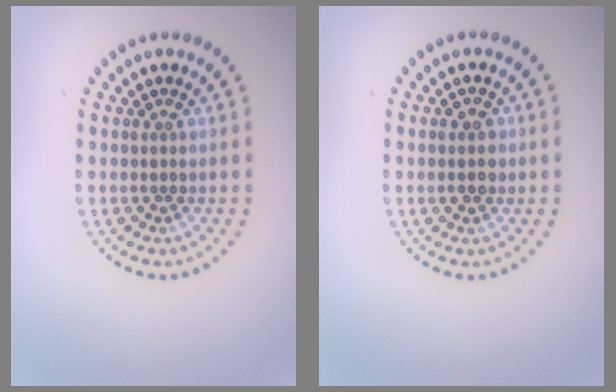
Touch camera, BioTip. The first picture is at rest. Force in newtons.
{"total": 2.3, "press": 2.3, "slide": 0.1}